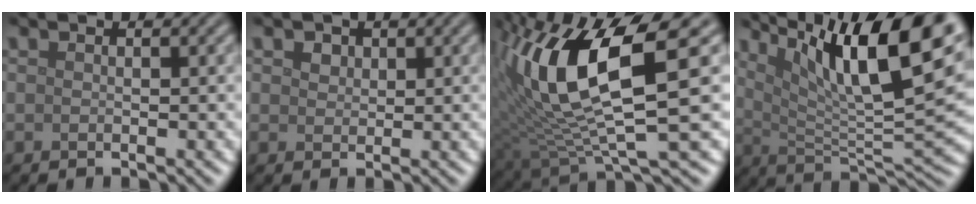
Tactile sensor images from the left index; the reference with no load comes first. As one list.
[{"total": 1.5, "force": [0.9, 1.1, 0.6], "torque": [-0.011, 0.002, 0.010]}, {"total": 12.7, "force": [2.7, 4.0, 11.8], "torque": [-0.237, -0.005, 0.054]}, {"total": 14.9, "force": [7.8, 4.2, 12.0], "torque": [-0.190, 0.001, 0.135]}]